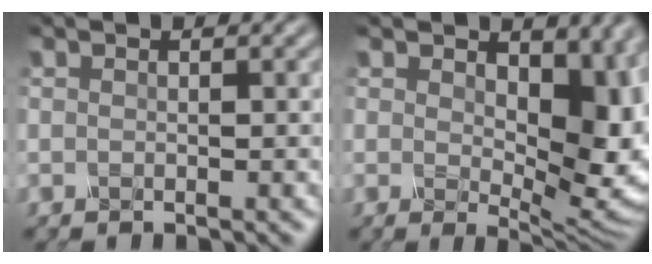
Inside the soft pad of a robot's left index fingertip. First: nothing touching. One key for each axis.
{"total": 9.2, "fx": 0.9, "fy": 5.3, "fz": 7.5, "tx": -0.101, "ty": -0.008, "tz": 0.028}